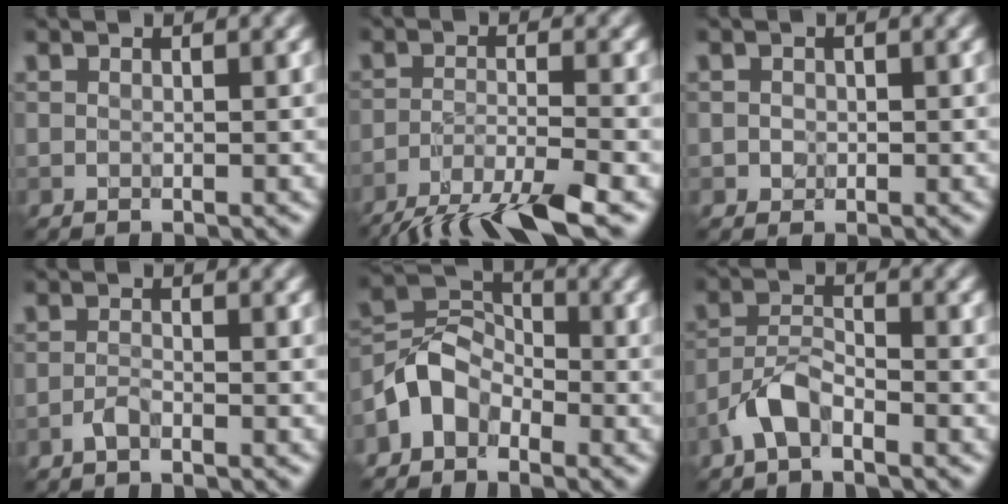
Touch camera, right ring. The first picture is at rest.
{"total": 7.7, "force": [-5.8, 1.4, 4.8], "torque": [-0.077, -0.004, -0.110]}
{"total": 0.9, "force": [-0.1, 0.9, 0.2], "torque": [0.003, -0.004, -0.004]}
{"total": 1.1, "force": [-0.8, 0.3, 0.7], "torque": [-0.014, 0.003, -0.018]}
{"total": 4.2, "force": [-2.6, 2.7, 1.9], "torque": [-0.034, 0.010, -0.062]}
{"total": 3.1, "force": [-2.1, 1.1, 1.9], "torque": [-0.038, 0.009, -0.049]}